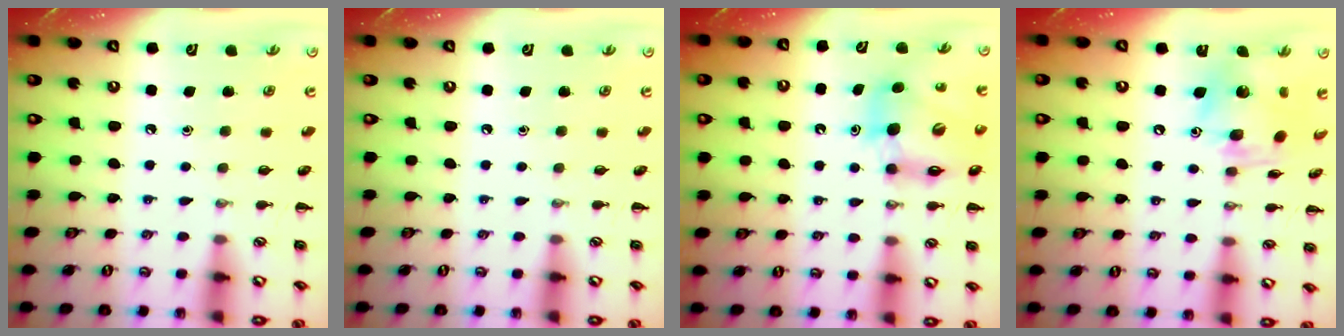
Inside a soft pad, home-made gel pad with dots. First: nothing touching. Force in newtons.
{"total": 0.0}
{"total": 11.6, "press": 11.1, "slide": 3.2}
{"total": 12.2, "press": 12.1, "slide": 1.2}